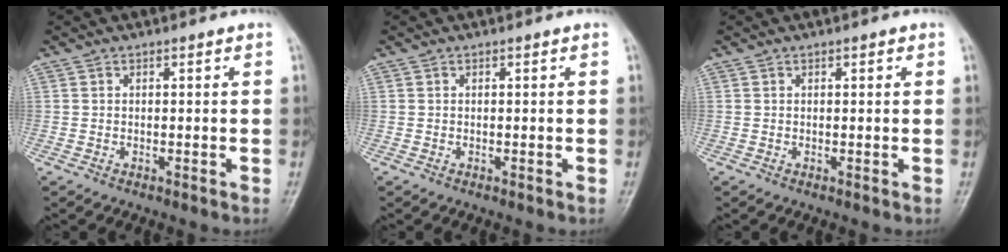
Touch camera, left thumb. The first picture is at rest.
{"total": 0.0}
{"total": 0.9, "force": [0.4, 0.4, 0.7], "torque": [-0.007, 0.002, 0.003]}